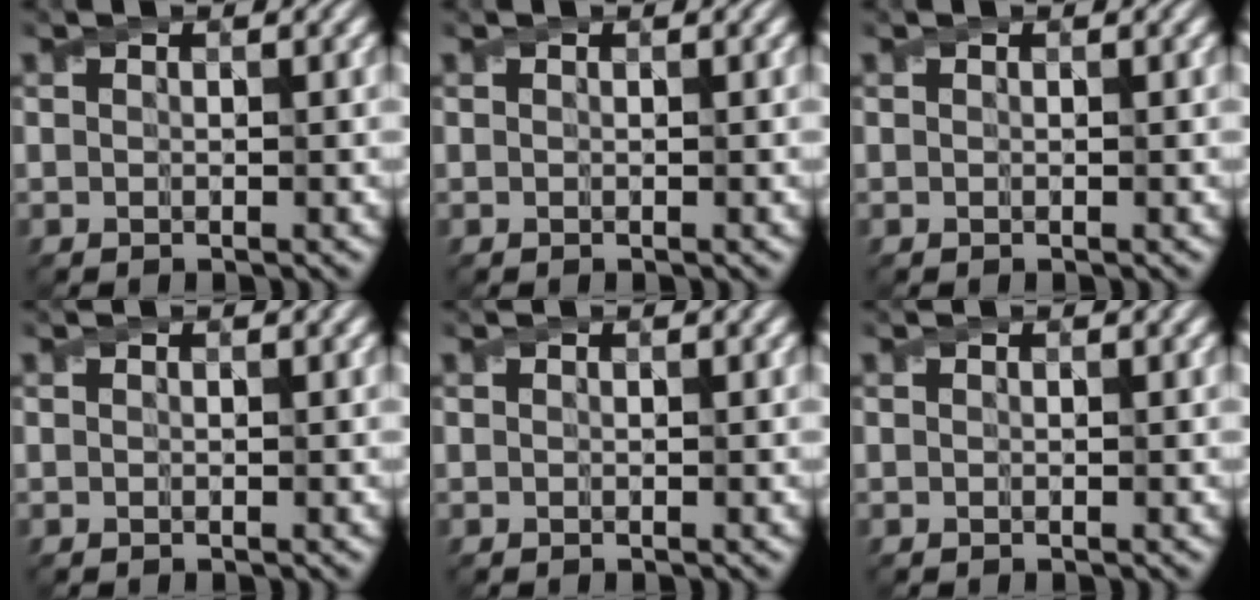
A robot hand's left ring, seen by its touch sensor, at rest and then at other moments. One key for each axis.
{"total": 0.0}
{"total": 0.0}
{"total": 0.0}
{"total": 0.0}
{"total": 0.0}